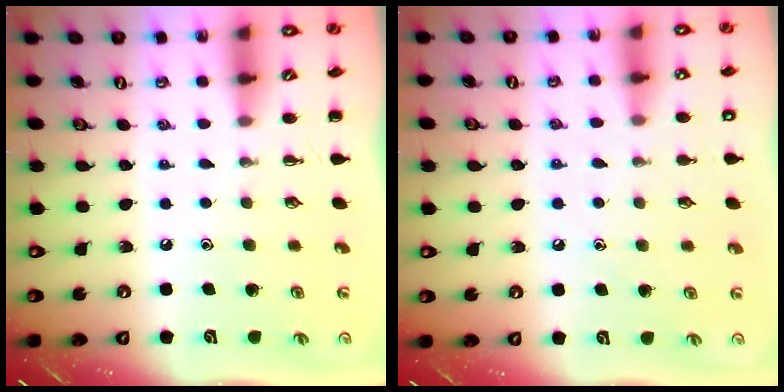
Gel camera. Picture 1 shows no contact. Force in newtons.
{"total": 7.2, "press": 6.8, "slide": 2.3}